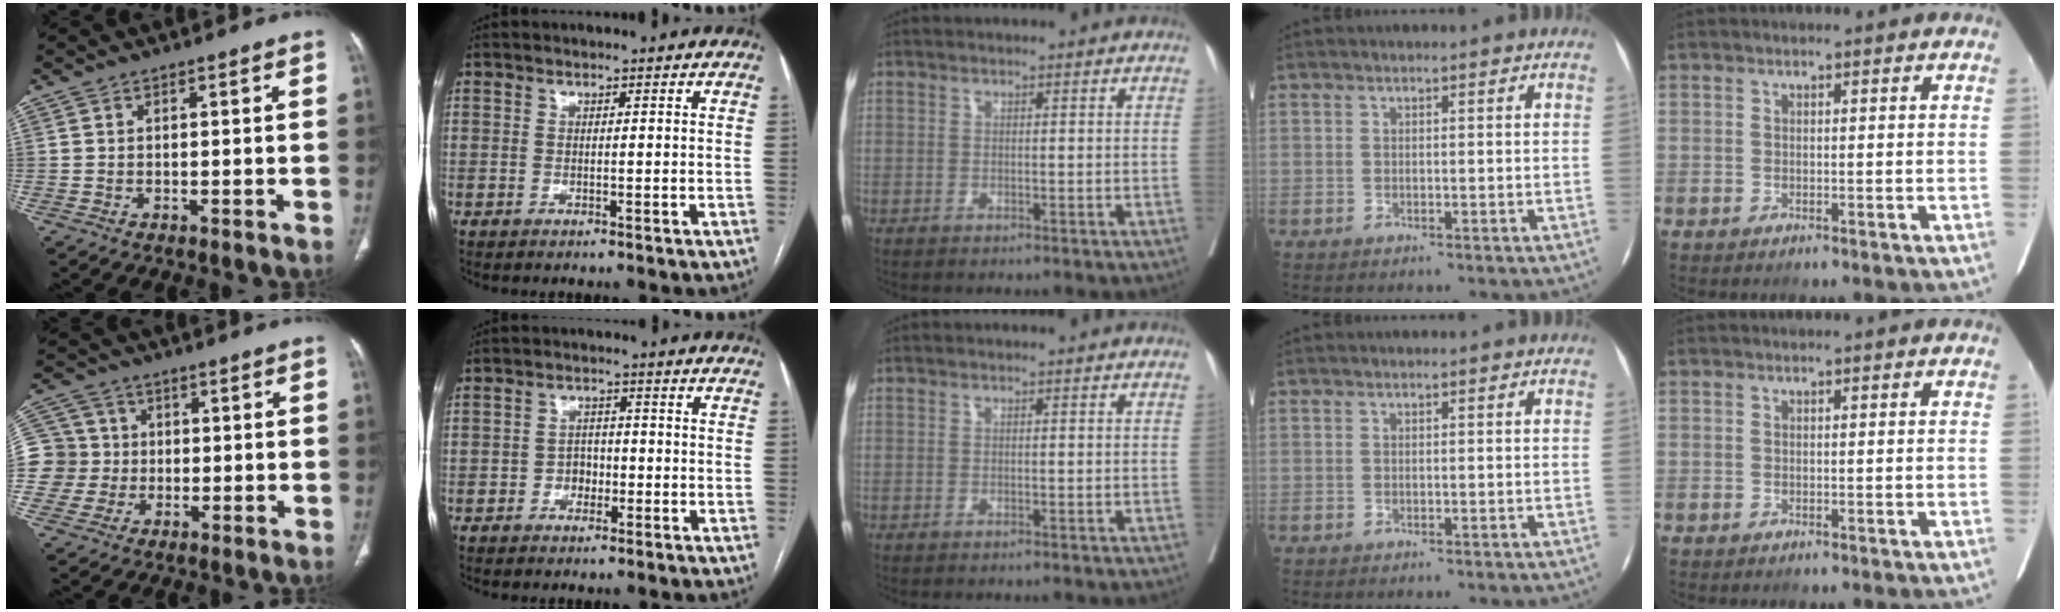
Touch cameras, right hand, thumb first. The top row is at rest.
{"thumb": {"total": 9.9, "force": [-0.7, 9.8, 1.5], "torque": [-0.013, 0.025, -0.012]}, "index": {"total": 2.8, "force": [-1.0, 2.2, 1.4], "torque": [-0.013, 0.009, -0.018]}}